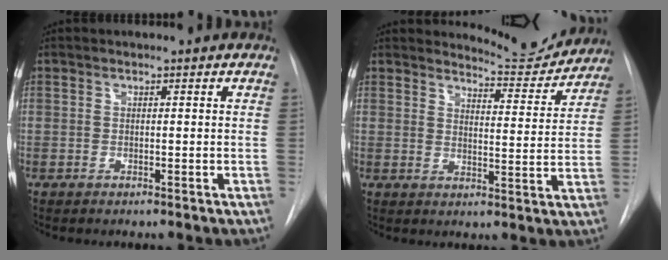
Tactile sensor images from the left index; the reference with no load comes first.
{"total": 7.7, "force": [7.7, 0.4, -0.6], "torque": [0.005, -0.028, 0.100]}